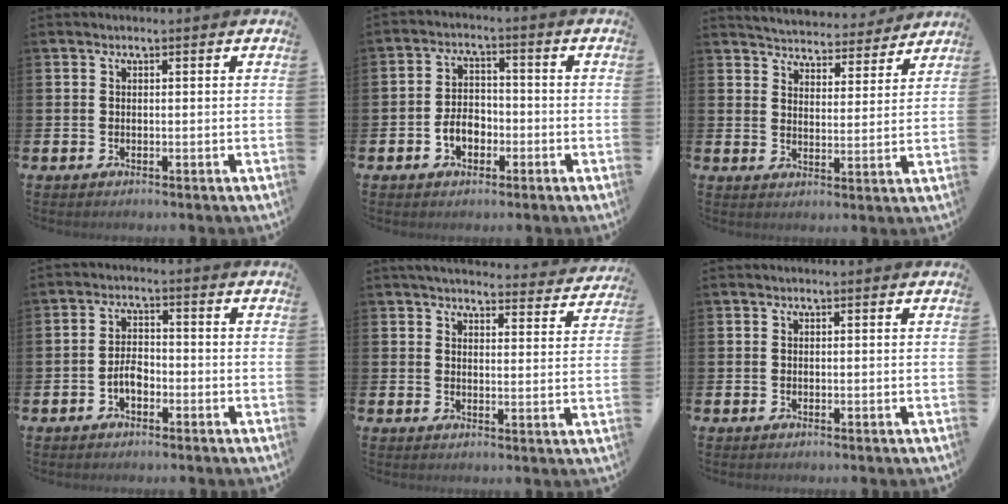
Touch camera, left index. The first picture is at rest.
{"total": 4.1, "force": [-1.7, 2.8, 2.4], "torque": [-0.034, 0.002, -0.036]}
{"total": 4.5, "force": [4.4, 0.7, -0.3], "torque": [-0.012, -0.040, 0.075]}
{"total": 2.9, "force": [-1.3, 1.7, 2.0], "torque": [-0.033, 0.005, -0.027]}
{"total": 4.4, "force": [4.3, 0.6, 0.8], "torque": [-0.018, -0.029, 0.073]}
{"total": 0.0}